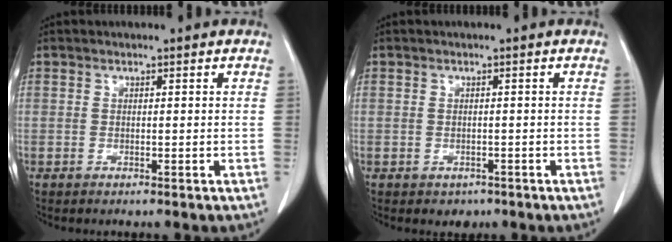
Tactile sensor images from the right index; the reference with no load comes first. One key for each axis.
{"total": 1.6, "fx": -0.9, "fy": 1.3, "fz": 0.4, "tx": -0.004, "ty": 0.002, "tz": -0.007}